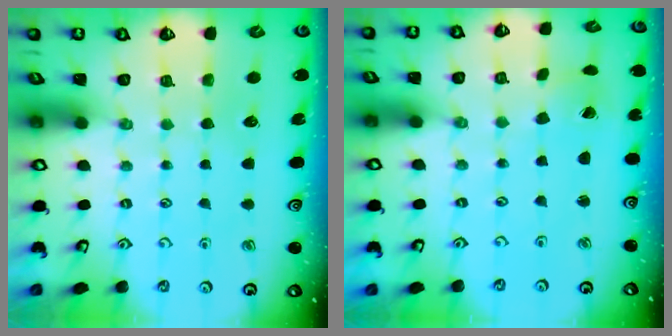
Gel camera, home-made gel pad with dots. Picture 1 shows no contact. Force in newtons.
{"total": 0.0}